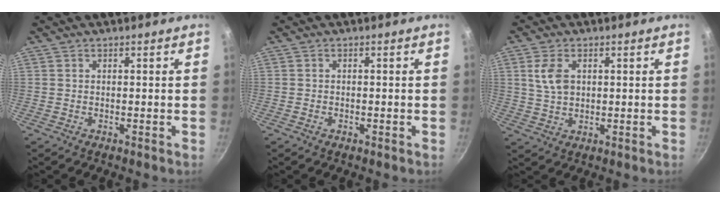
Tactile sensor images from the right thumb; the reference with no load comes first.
{"total": 0.8, "force": [-0.4, 0.5, 0.5], "torque": [-0.009, 0.001, -0.010]}
{"total": 5.7, "force": [1.5, 3.7, 4.1], "torque": [-0.074, -0.001, 0.029]}